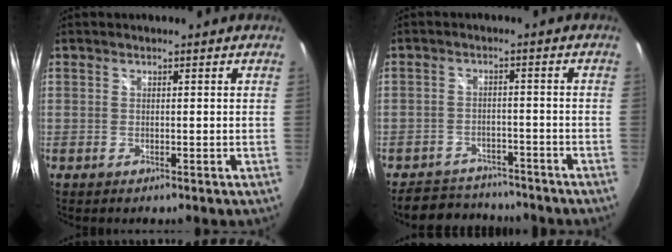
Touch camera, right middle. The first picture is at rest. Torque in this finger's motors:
{"motor_torque": [0.47, -0.45, -0.02, -0.01]}